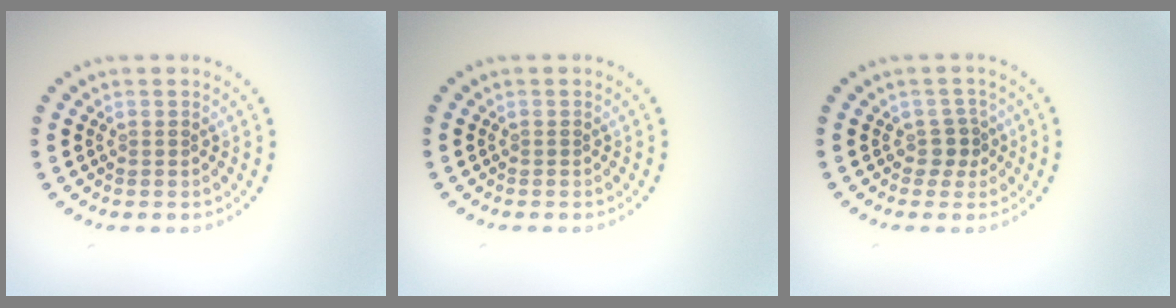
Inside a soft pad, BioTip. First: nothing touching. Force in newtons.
{"total": 0.0}
{"total": 1.7, "press": 1.2, "slide": 1.2}